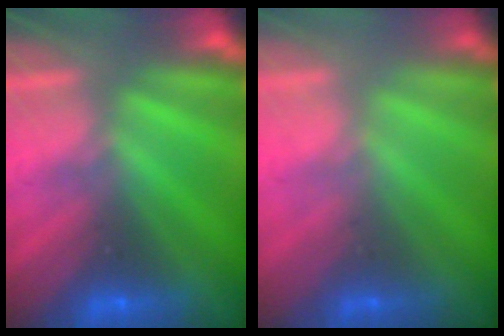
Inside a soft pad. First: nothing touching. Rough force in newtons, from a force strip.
{"total": 2.2}